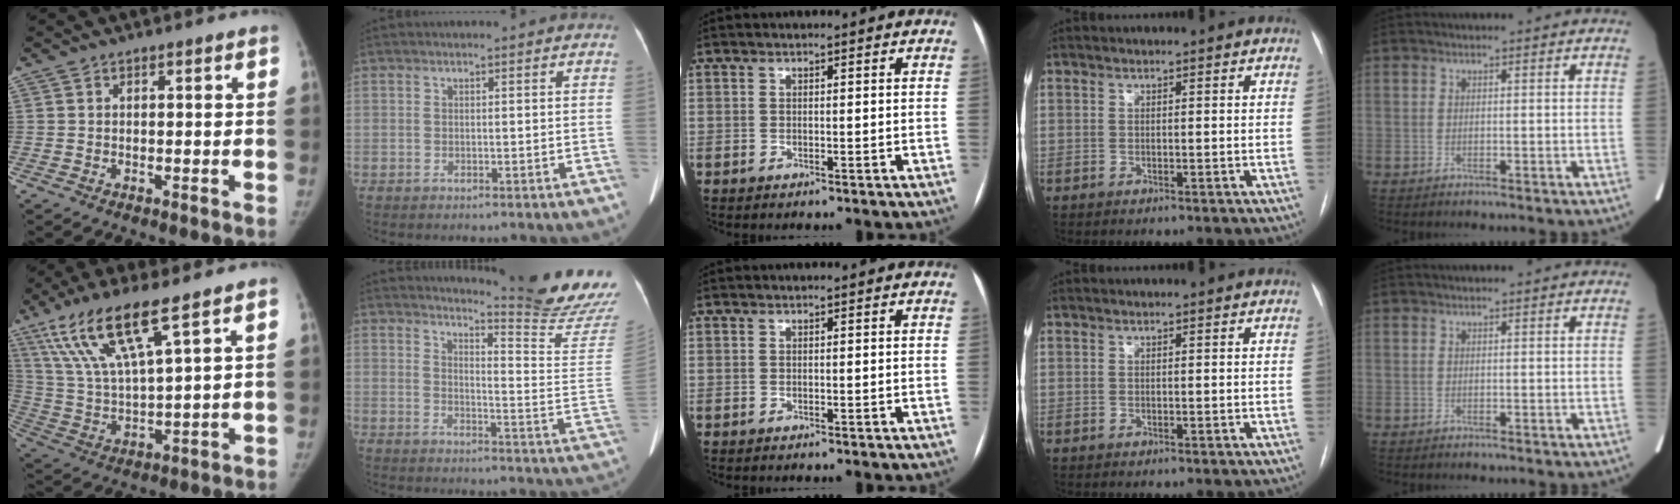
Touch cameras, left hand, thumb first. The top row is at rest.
{"thumb": {"total": 15.2, "force": [9.0, 2.9, 12.0], "torque": [-0.250, -0.030, 0.184]}, "index": {"total": 16.0, "force": [15.1, -3.5, 3.6], "torque": [-0.059, -0.142, 0.178]}}